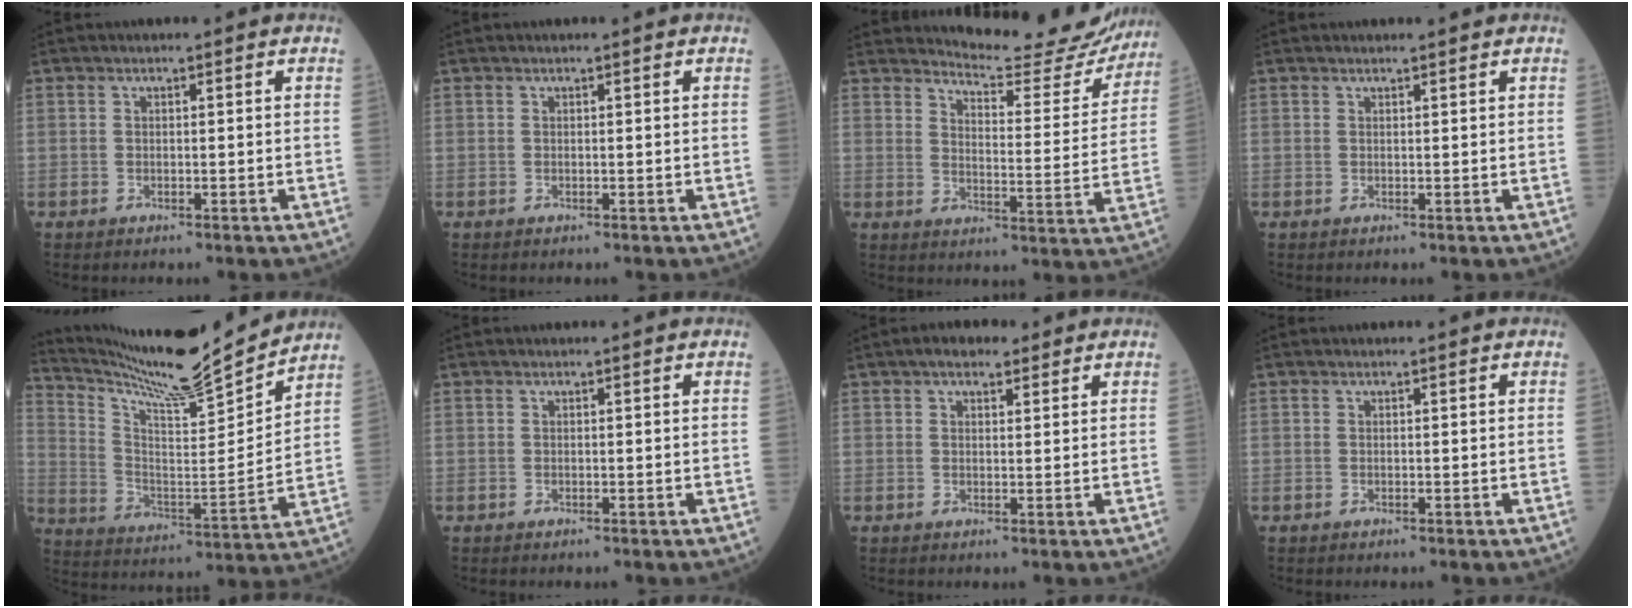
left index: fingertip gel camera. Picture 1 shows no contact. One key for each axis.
{"total": 0.0}
{"total": 14.9, "fx": 14.7, "fy": 1.9, "fz": 1.9, "tx": -0.017, "ty": -0.057, "tz": 0.173}
{"total": 1.1, "fx": 1.1, "fy": 0.0, "fz": 0.2, "tx": -0.007, "ty": 0.004, "tz": 0.017}
{"total": 16.8, "fx": 16.0, "fy": -0.7, "fz": 5.3, "tx": -0.118, "ty": -0.030, "tz": 0.267}
{"total": 0.0}
{"total": 3.4, "fx": 2.3, "fy": 1.6, "fz": 1.9, "tx": -0.033, "ty": 0.016, "tz": 0.034}
{"total": 0.0}